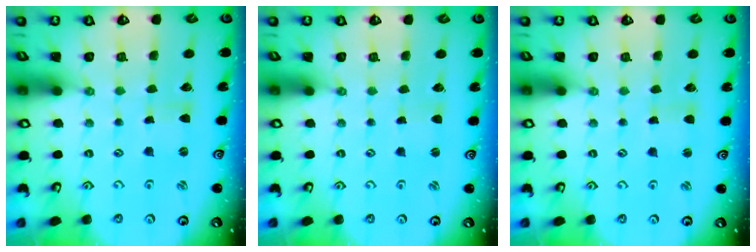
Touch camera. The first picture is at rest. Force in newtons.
{"total": 0.0}
{"total": 1.1, "press": 1.1, "slide": 0.1}